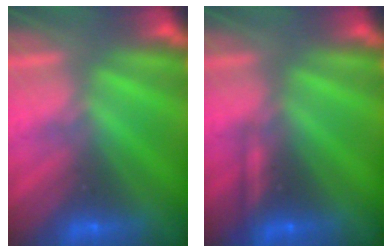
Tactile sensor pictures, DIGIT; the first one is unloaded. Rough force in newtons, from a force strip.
{"total": 2.2}